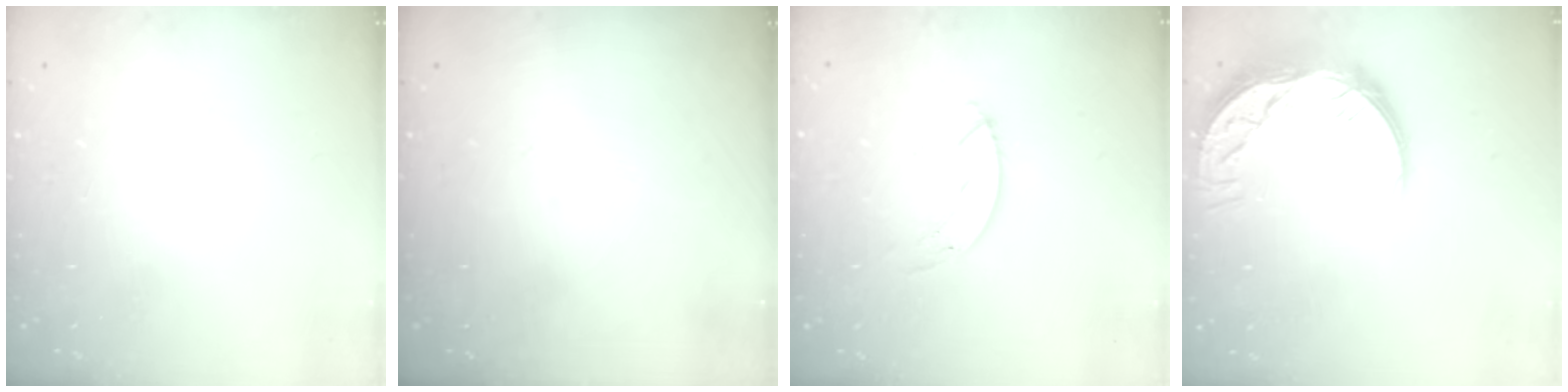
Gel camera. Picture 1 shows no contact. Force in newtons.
{"total": 0.0}
{"total": 2.7, "press": 2.7, "slide": 0.2}
{"total": 13.1, "press": 13.1, "slide": 0.6}